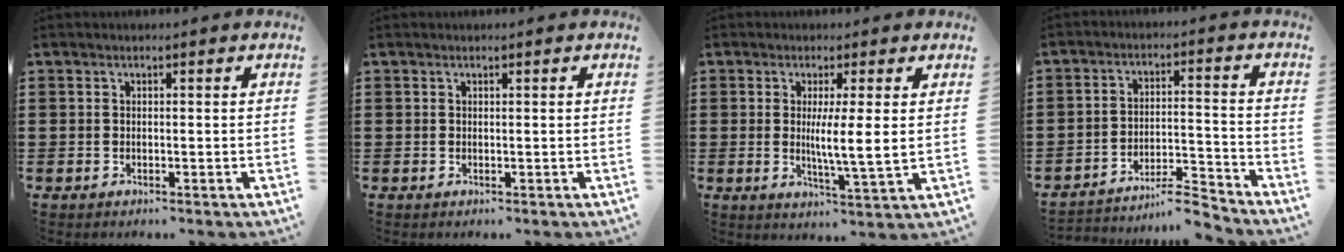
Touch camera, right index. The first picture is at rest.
{"total": 0.0}
{"total": 5.1, "force": [0.8, 0.0, 5.1], "torque": [-0.090, -0.010, 0.009]}
{"total": 6.5, "force": [-6.1, 0.9, 2.1], "torque": [-0.028, 0.010, -0.117]}